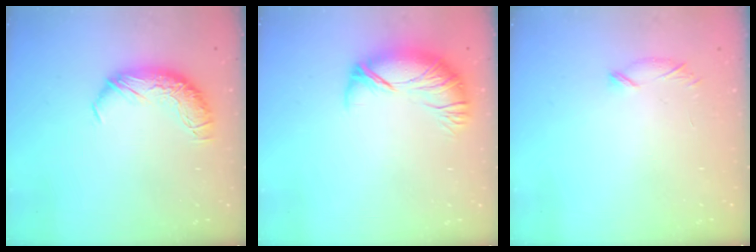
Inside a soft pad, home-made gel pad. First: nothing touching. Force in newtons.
{"total": 2.6, "press": 1.8, "slide": 1.9}
{"total": 6.5, "press": 6.5, "slide": 0.8}